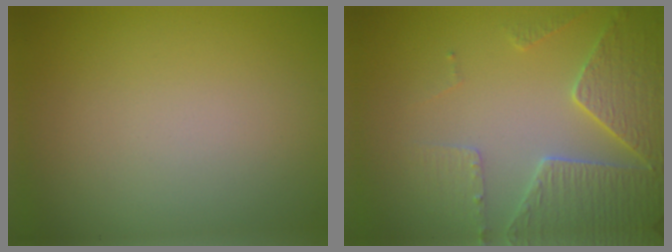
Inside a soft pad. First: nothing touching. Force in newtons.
{"total": 5.0, "press": 4.5, "slide": 2.2}